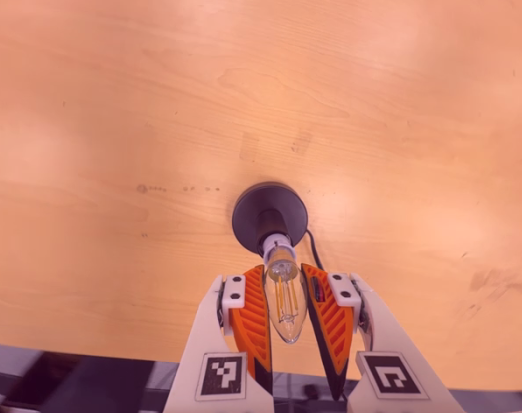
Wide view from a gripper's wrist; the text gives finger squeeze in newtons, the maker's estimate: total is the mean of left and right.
{"total": 11.0, "left": 9.7, "right": 12.4}